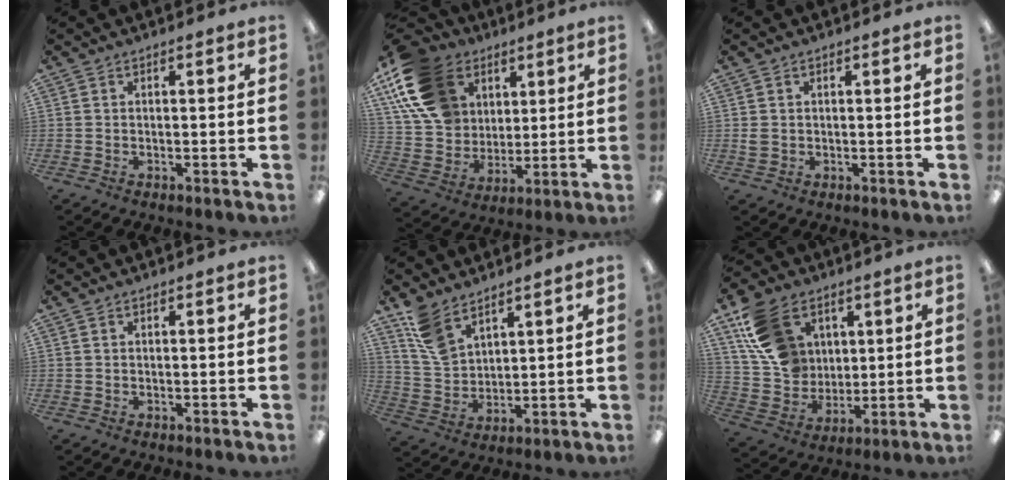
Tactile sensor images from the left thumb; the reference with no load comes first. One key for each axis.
{"total": 18.8, "fx": 8.4, "fy": 14.1, "fz": 9.3, "tx": -0.200, "ty": -0.023, "tz": 0.163}
{"total": 1.6, "fx": 0.3, "fy": 1.4, "fz": 0.7, "tx": -0.016, "ty": 0.004, "tz": 0.005}
{"total": 0.0}
{"total": 9.3, "fx": 7.1, "fy": 4.6, "fz": 3.8, "tx": -0.092, "ty": -0.024, "tz": 0.138}
{"total": 15.6, "fx": 7.1, "fy": 12.0, "fz": 7.1, "tx": -0.151, "ty": -0.011, "tz": 0.146}